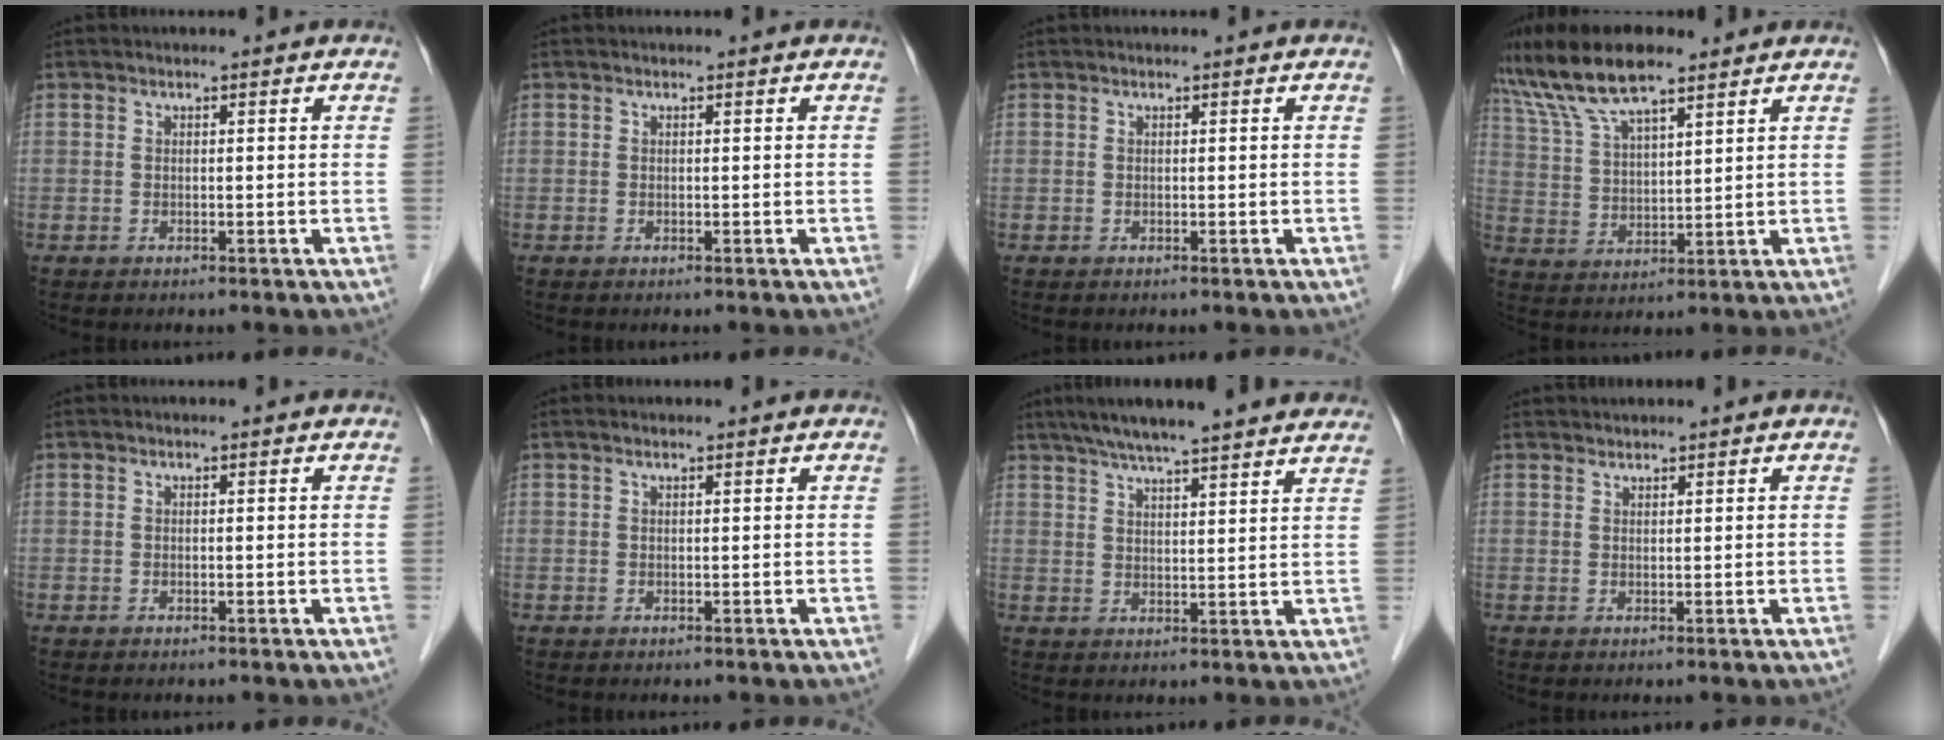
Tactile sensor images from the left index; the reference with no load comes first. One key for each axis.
{"total": 0.0}
{"total": 0.0}
{"total": 11.0, "fx": 8.7, "fy": 2.2, "fz": 6.4, "tx": -0.139, "ty": 0.021, "tz": 0.167}
{"total": 0.0}
{"total": 0.0}
{"total": 19.0, "fx": 16.3, "fy": 1.4, "fz": 9.7, "tx": -0.153, "ty": 0.037, "tz": 0.215}
{"total": 0.7, "fx": 0.7, "fy": 0.0, "fz": -0.2, "tx": -0.002, "ty": 0.006, "tz": 0.015}